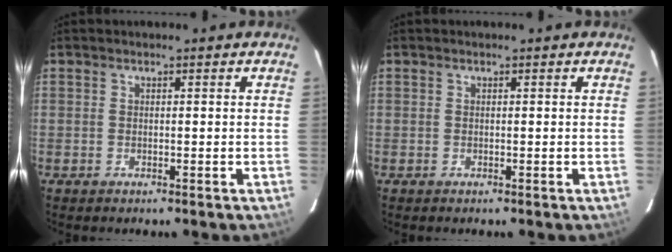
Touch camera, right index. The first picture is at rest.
{"total": 0.0}